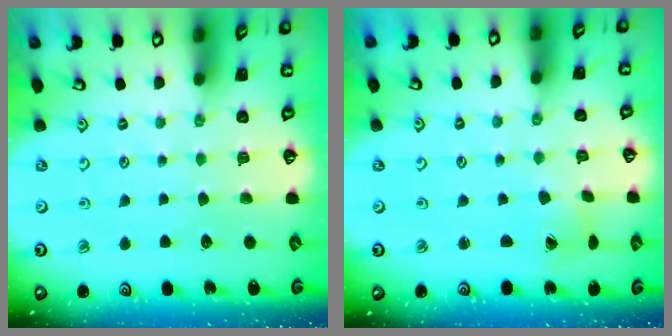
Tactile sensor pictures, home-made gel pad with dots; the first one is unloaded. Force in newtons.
{"total": 1.7, "press": 1.7, "slide": 0.2}